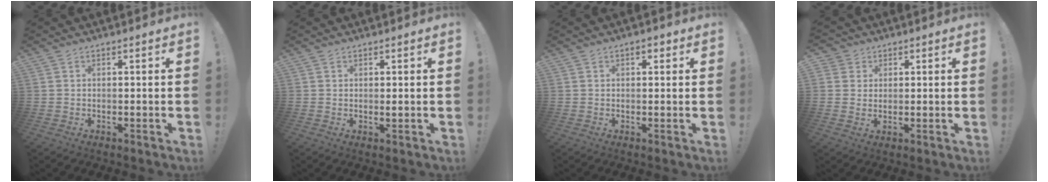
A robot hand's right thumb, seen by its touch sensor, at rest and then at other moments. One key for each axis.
{"total": 0.7, "fx": 0.4, "fy": 0.3, "fz": 0.5, "tx": 0.004, "ty": -0.005, "tz": 0.004}
{"total": 1.8, "fx": 0.7, "fy": 1.1, "fz": 1.3, "tx": -0.018, "ty": 0.003, "tz": 0.010}
{"total": 3.8, "fx": 1.7, "fy": 3.3, "fz": 0.5, "tx": -0.007, "ty": -0.006, "tz": 0.031}